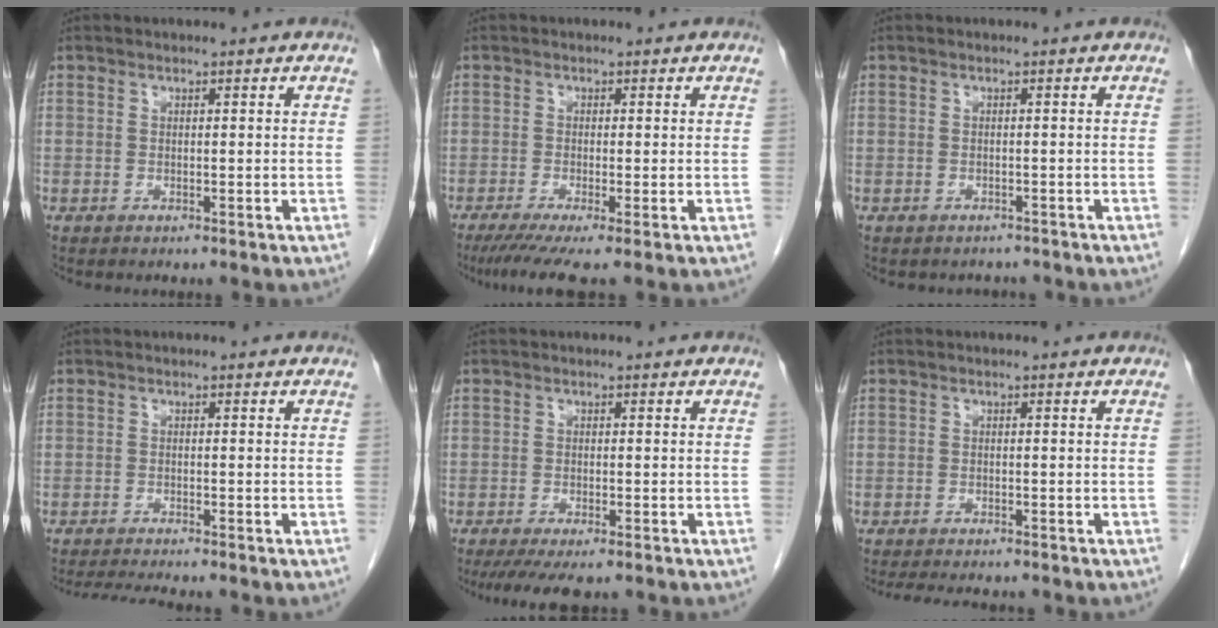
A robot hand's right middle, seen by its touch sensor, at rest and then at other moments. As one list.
[{"total": 5.3, "force": [-3.5, 0.0, 3.9], "torque": [-0.062, -0.016, -0.061]}, {"total": 2.6, "force": [-2.2, 1.2, 0.0], "torque": [-0.006, 0.001, -0.031]}, {"total": 4.4, "force": [-4.0, -0.4, 1.7], "torque": [-0.031, -0.016, -0.065]}, {"total": 6.9, "force": [-5.4, 1.5, 3.9], "torque": [-0.055, -0.013, -0.085]}, {"total": 6.4, "force": [-5.7, 1.4, 2.6], "torque": [-0.037, -0.009, -0.081]}]